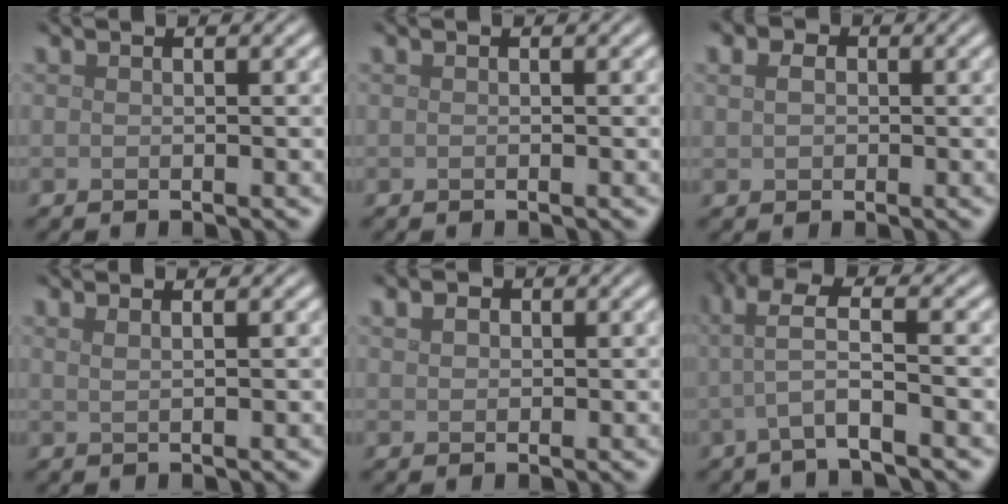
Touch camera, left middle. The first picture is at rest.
{"total": 0.0}
{"total": 3.9, "force": [1.3, 3.0, 2.0], "torque": [-0.030, 0.025, -0.003]}
{"total": 2.0, "force": [1.2, 0.9, 1.3], "torque": [0.002, -0.001, -0.005]}
{"total": 1.6, "force": [0.8, 1.2, 0.7], "torque": [-0.012, 0.011, 0.003]}
{"total": 4.0, "force": [-0.4, 0.8, 3.9], "torque": [-0.077, 0.008, -0.013]}